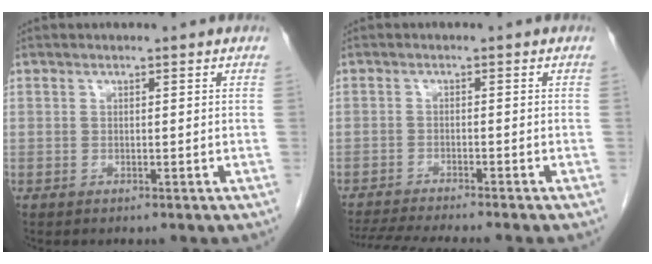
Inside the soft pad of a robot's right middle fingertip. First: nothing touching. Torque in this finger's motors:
{"motor_torque": [0.51, -0.49, 0.08, 0.03]}